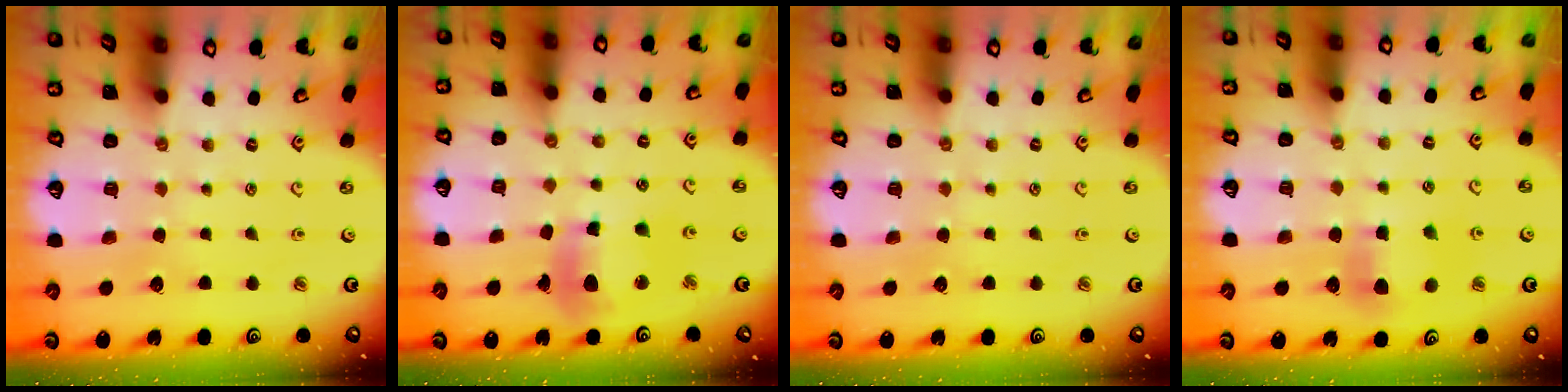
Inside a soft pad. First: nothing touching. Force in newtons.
{"total": 12.3, "press": 12.2, "slide": 1.6}
{"total": 0.0}
{"total": 5.6, "press": 5.6, "slide": 0.0}